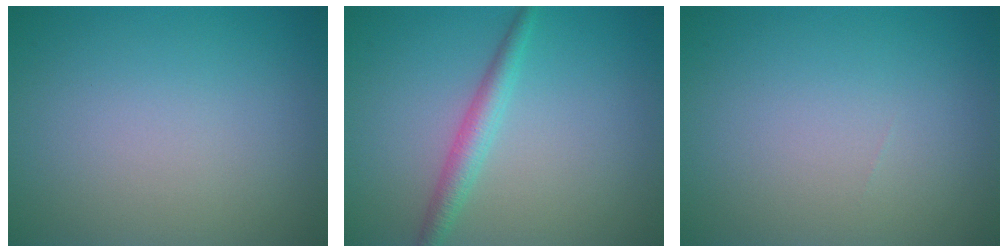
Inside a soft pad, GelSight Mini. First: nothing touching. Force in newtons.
{"total": 2.4, "press": 2.4, "slide": 0.1}
{"total": 0.0}